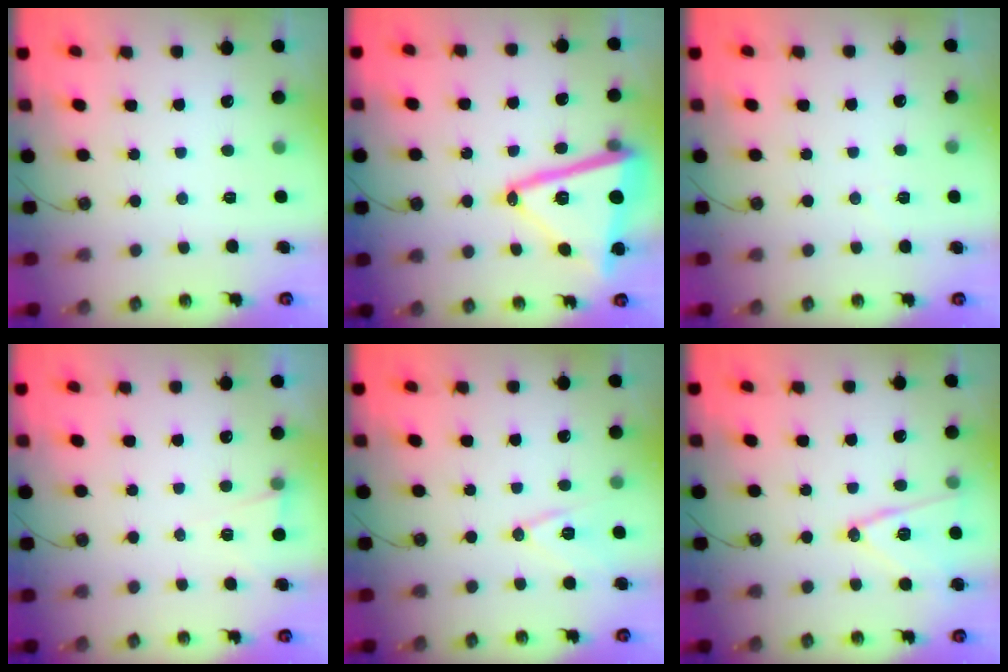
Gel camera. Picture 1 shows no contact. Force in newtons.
{"total": 20.2, "press": 20.1, "slide": 1.7}
{"total": 4.4, "press": 4.1, "slide": 1.6}
{"total": 5.2, "press": 2.9, "slide": 4.2}
{"total": 10.2, "press": 9.6, "slide": 3.3}
{"total": 13.0, "press": 12.7, "slide": 2.8}